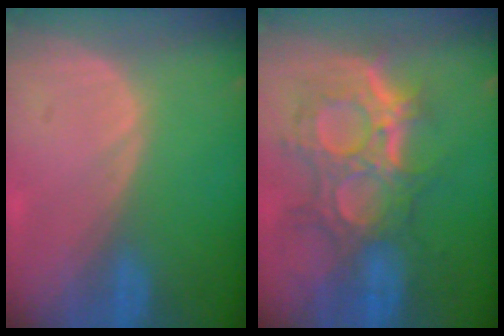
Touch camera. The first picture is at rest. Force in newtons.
{"total": 11.3, "press": 10.4, "slide": 4.5}